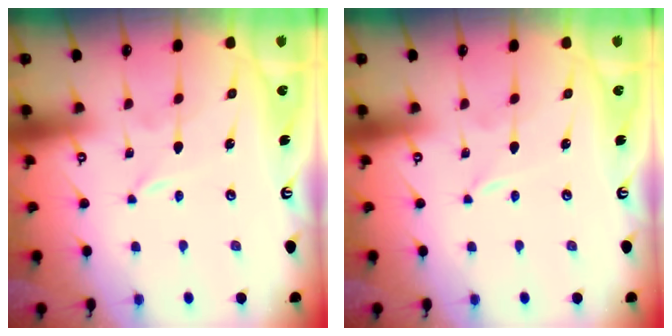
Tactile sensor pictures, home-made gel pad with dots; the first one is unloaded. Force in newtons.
{"total": 0.0}